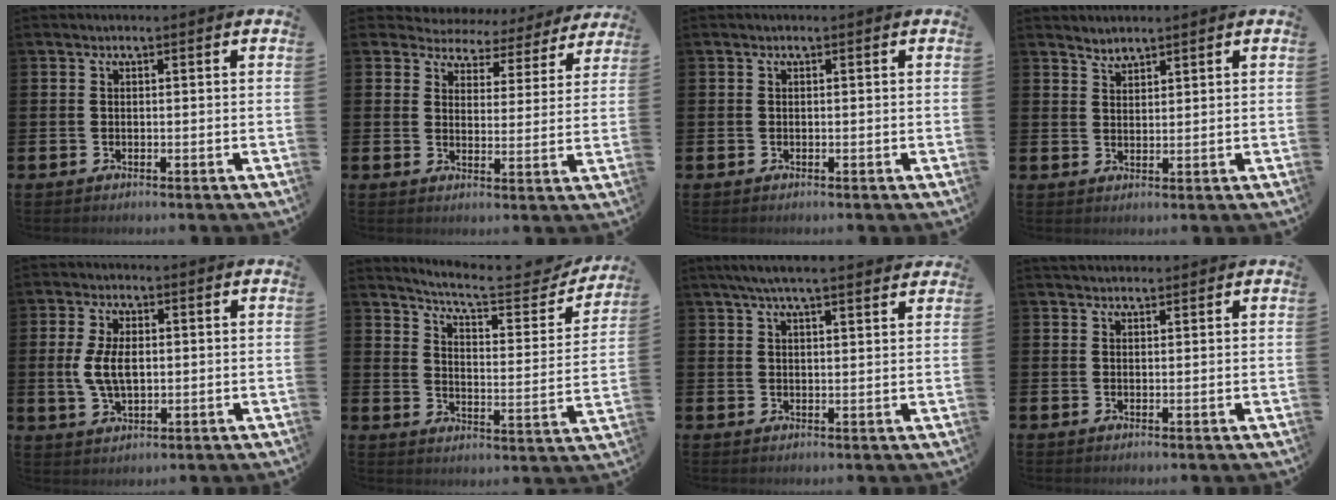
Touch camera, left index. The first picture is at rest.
{"total": 4.0, "force": [3.6, 1.7, -0.2], "torque": [-0.012, -0.035, 0.055]}
{"total": 0.0}
{"total": 2.1, "force": [2.1, 0.4, -0.2], "torque": [0.005, -0.006, 0.038]}
{"total": 5.7, "force": [0.6, 3.1, 4.7], "torque": [-0.087, 0.004, 0.005]}
{"total": 6.9, "force": [6.4, 0.9, 2.4], "torque": [-0.058, -0.055, 0.102]}
{"total": 5.1, "force": [4.6, 0.3, 2.2], "torque": [-0.048, -0.010, 0.082]}
{"total": 1.8, "force": [1.8, 0.5, 0.1], "torque": [0.010, -0.007, 0.030]}